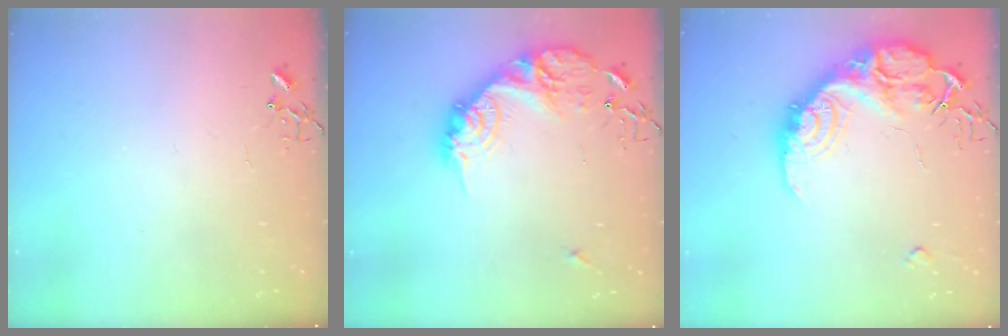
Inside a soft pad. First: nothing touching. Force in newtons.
{"total": 19.5, "press": 19.4, "slide": 1.6}
{"total": 20.8, "press": 20.8, "slide": 1.1}